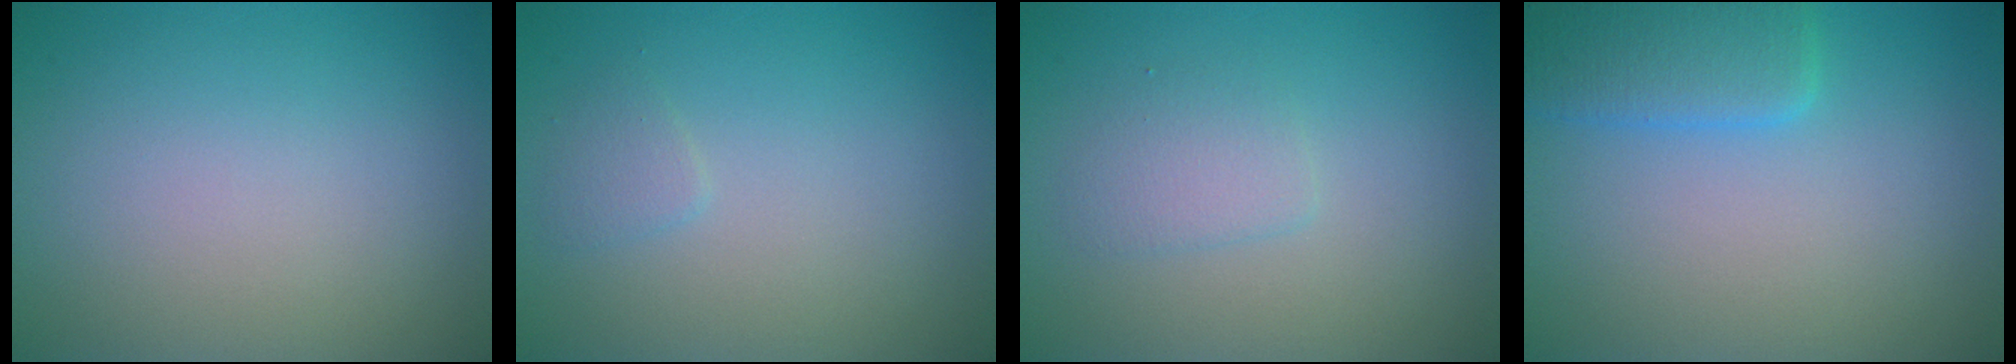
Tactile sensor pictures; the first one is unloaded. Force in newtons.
{"total": 0.9, "press": 0.9, "slide": 0.1}
{"total": 1.7, "press": 1.7, "slide": 0.1}
{"total": 4.0, "press": 4.0, "slide": 0.1}